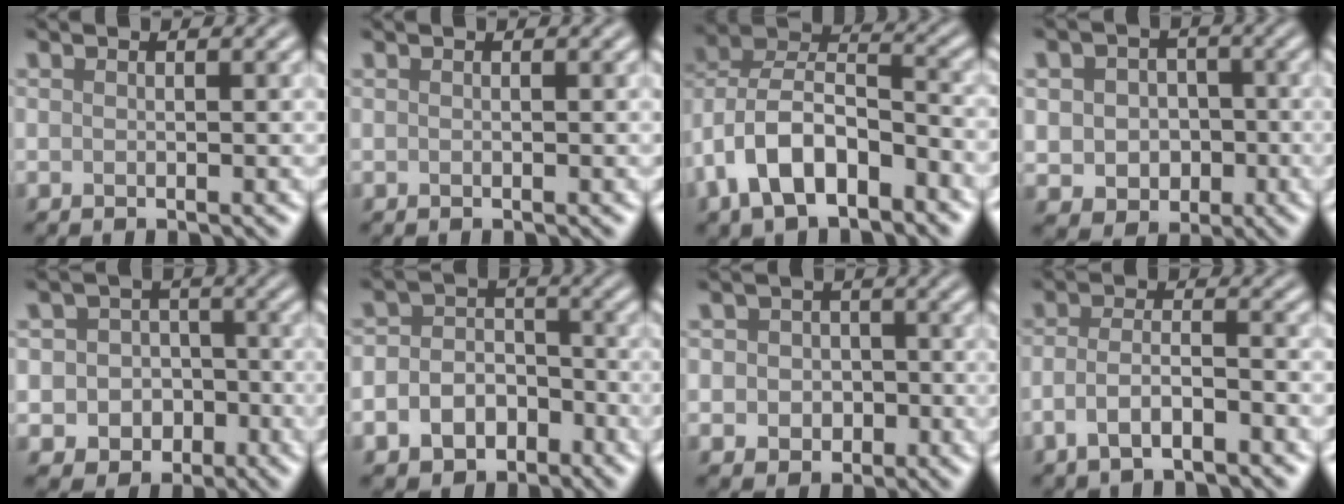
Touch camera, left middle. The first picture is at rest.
{"total": 0.0}
{"total": 9.1, "force": [-4.0, 5.0, 6.4], "torque": [-0.115, 0.012, -0.083]}
{"total": 4.8, "force": [-0.3, 4.2, 2.3], "torque": [-0.032, -0.002, -0.013]}
{"total": 5.6, "force": [-1.7, 5.0, 1.8], "torque": [-0.017, 0.006, -0.043]}
{"total": 6.0, "force": [-2.9, 4.5, 2.7], "torque": [-0.022, 0.000, -0.050]}
{"total": 3.9, "force": [-0.4, 3.5, 1.7], "torque": [-0.006, 0.005, -0.025]}
{"total": 3.6, "force": [-1.9, 1.3, 2.7], "torque": [-0.055, 0.006, -0.041]}